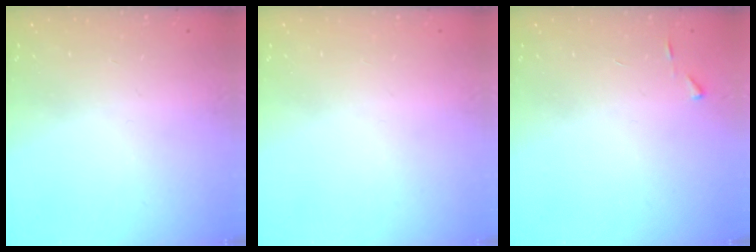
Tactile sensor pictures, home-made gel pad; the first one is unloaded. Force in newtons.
{"total": 0.0}
{"total": 2.7, "press": 2.7, "slide": 0.3}